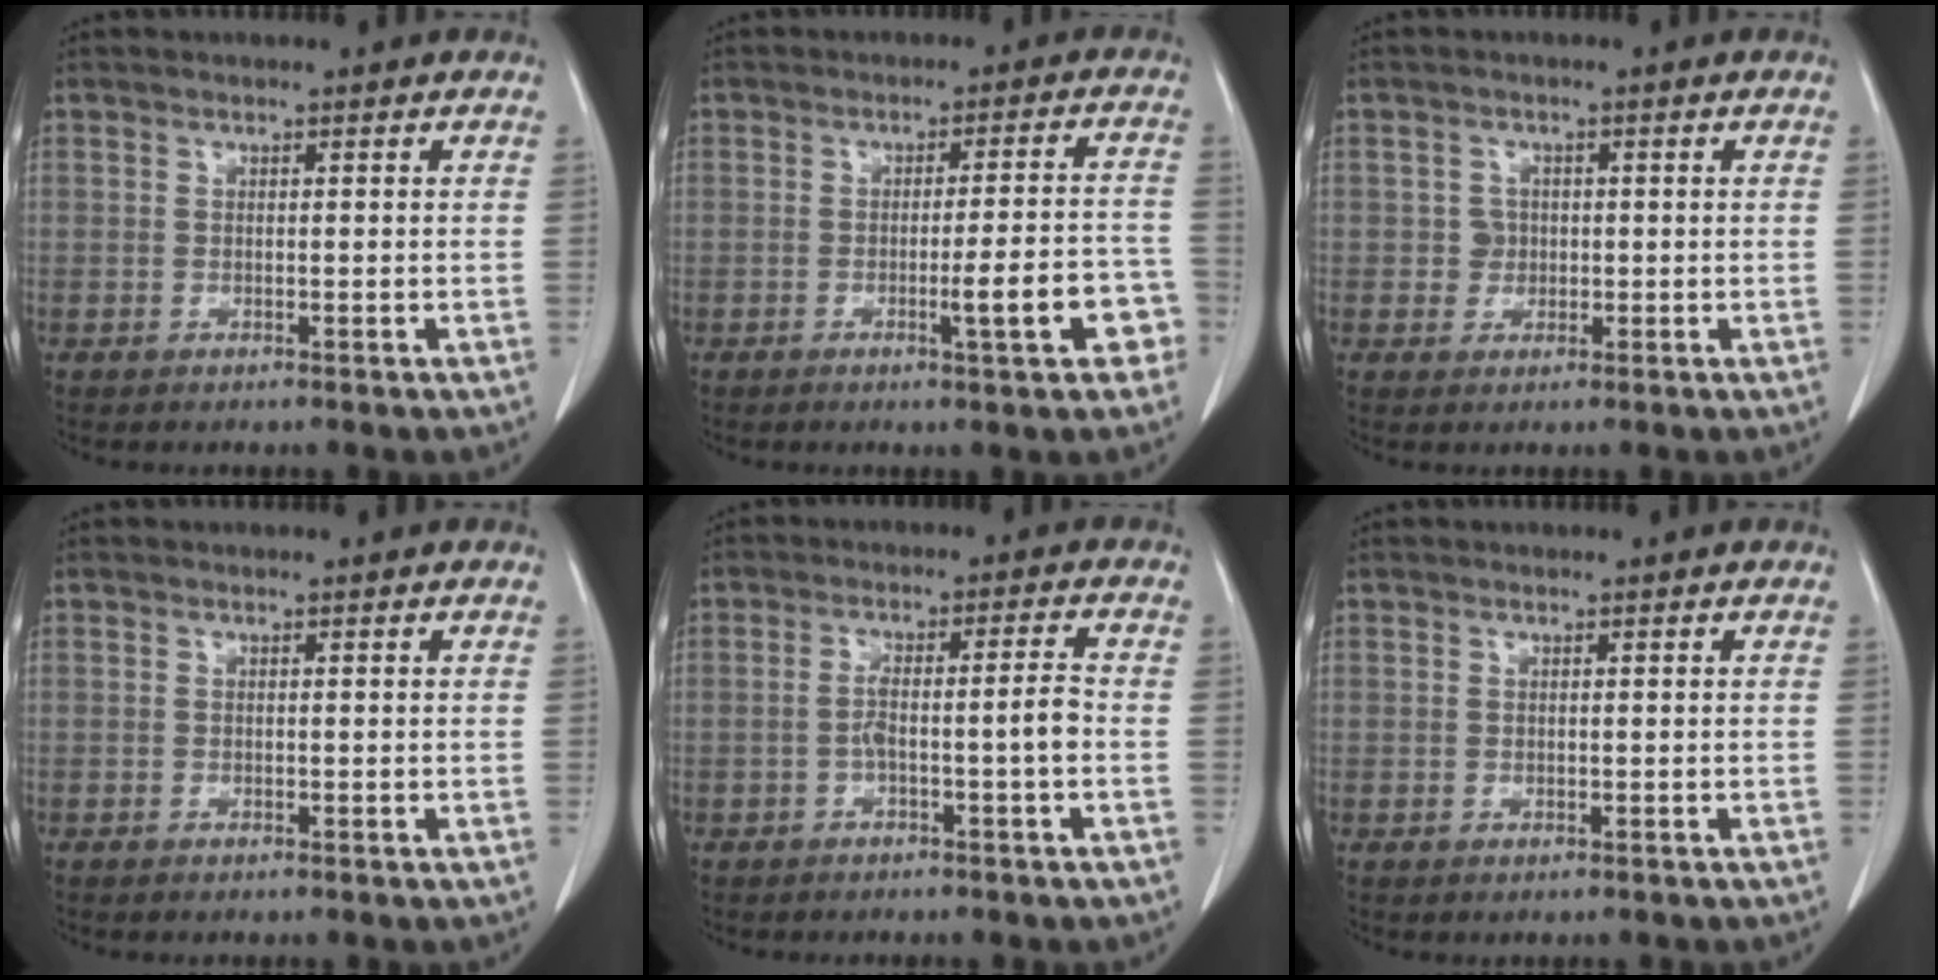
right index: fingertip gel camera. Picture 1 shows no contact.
{"total": 7.5, "force": [-3.1, 1.0, 6.8], "torque": [-0.089, 0.015, -0.033]}
{"total": 2.1, "force": [-0.1, 2.0, 0.4], "torque": [-0.005, 0.006, 0.000]}
{"total": 0.0}
{"total": 4.5, "force": [-1.7, -0.3, 4.1], "torque": [-0.078, 0.019, -0.022]}
{"total": 0.6, "force": [-0.2, 0.5, 0.0], "torque": [-0.004, 0.005, -0.001]}